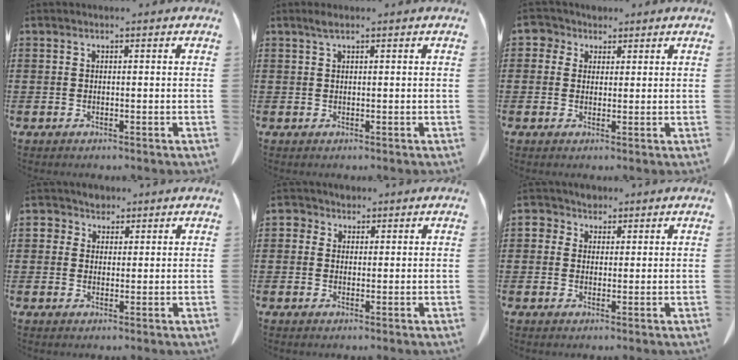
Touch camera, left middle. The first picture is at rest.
{"total": 1.1, "force": [0.6, 0.1, 0.9], "torque": [-0.019, 0.002, 0.011]}
{"total": 3.0, "force": [1.6, 2.4, 0.8], "torque": [-0.020, 0.008, 0.027]}
{"total": 3.1, "force": [1.9, 2.4, 0.6], "torque": [-0.017, 0.009, 0.033]}
{"total": 2.1, "force": [1.2, 1.7, 0.5], "torque": [-0.011, 0.005, 0.019]}
{"total": 3.2, "force": [1.8, 2.5, 0.8], "torque": [-0.020, 0.009, 0.031]}